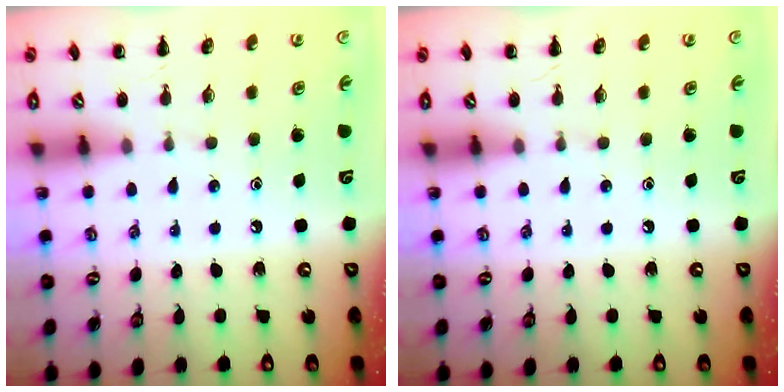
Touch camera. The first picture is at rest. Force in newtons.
{"total": 0.0}